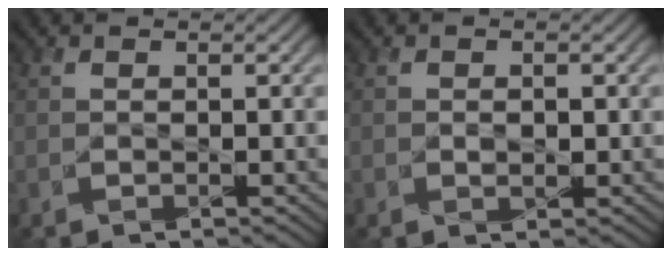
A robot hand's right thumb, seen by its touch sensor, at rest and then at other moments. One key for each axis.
{"total": 1.3, "fx": 0.0, "fy": 0.8, "fz": 1.0, "tx": -0.014, "ty": -0.004, "tz": 0.000}